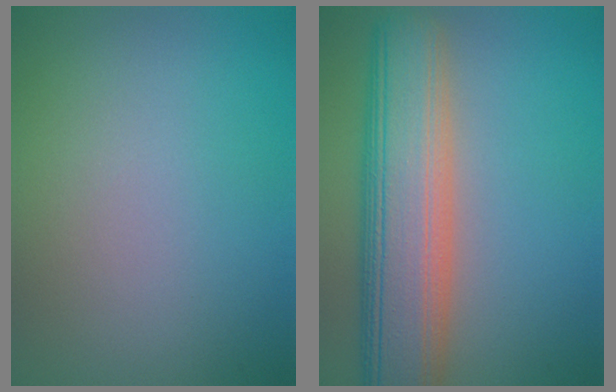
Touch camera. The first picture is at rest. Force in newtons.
{"total": 9.7, "press": 9.7, "slide": 0.6}